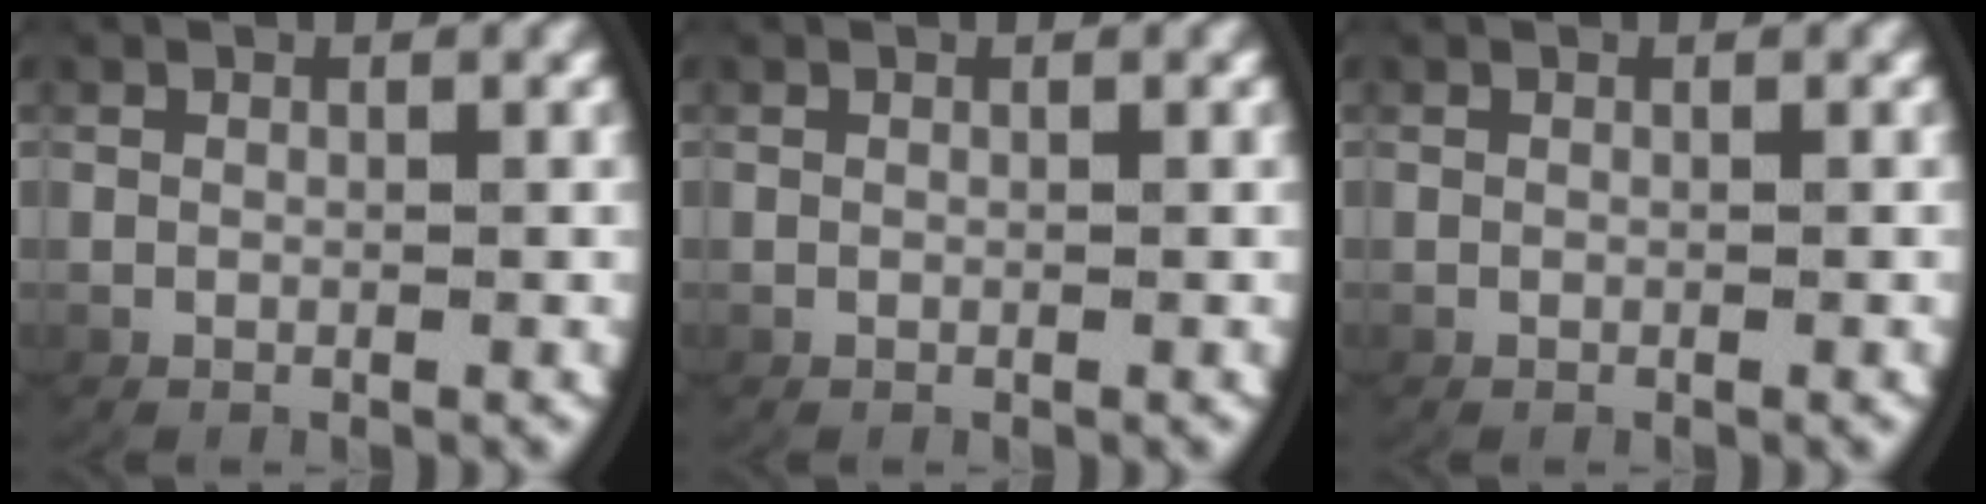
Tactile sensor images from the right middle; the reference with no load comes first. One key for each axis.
{"total": 0.0}
{"total": 0.0}